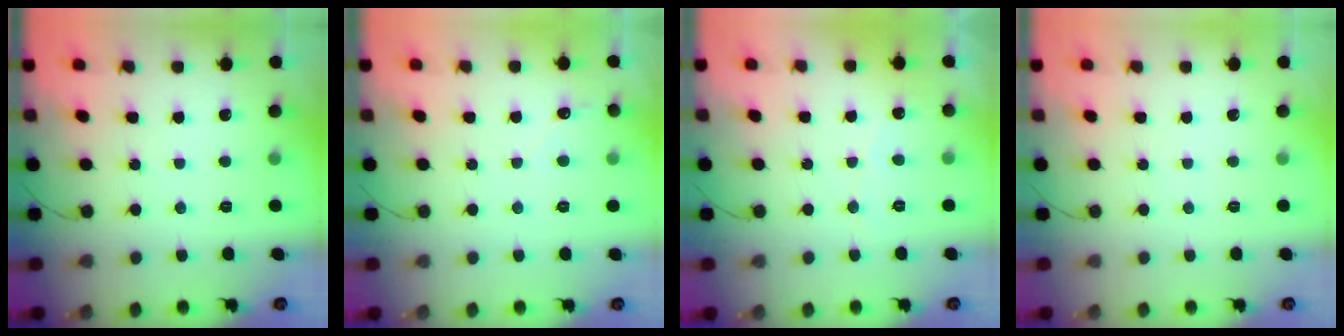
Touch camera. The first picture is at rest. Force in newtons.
{"total": 2.7, "press": 2.7, "slide": 0.3}
{"total": 2.4, "press": 2.4, "slide": 0.1}
{"total": 0.0}